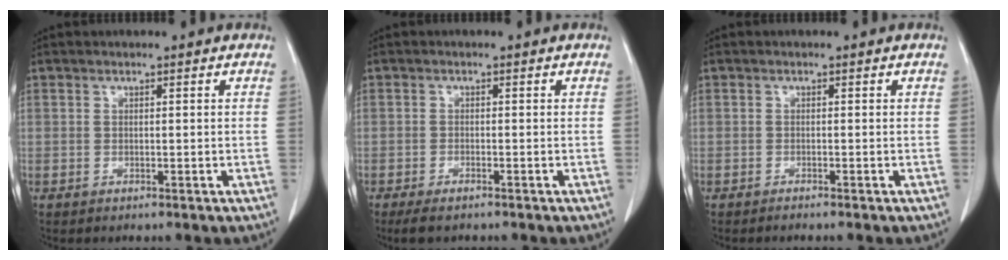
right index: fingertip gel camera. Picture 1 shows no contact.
{"total": 3.3, "force": [-2.6, 0.9, 1.8], "torque": [-0.033, -0.007, -0.039]}
{"total": 1.2, "force": [-1.1, -0.2, 0.6], "torque": [-0.008, 0.001, -0.015]}